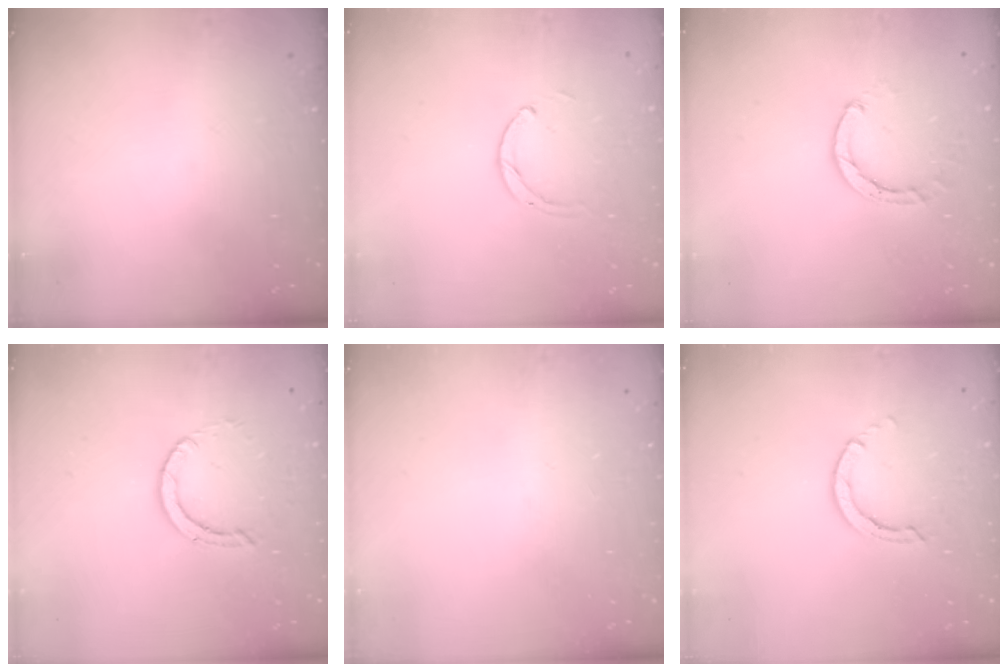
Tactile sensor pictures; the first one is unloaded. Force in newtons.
{"total": 2.3, "press": 2.3, "slide": 0.3}
{"total": 3.0, "press": 3.0, "slide": 0.4}
{"total": 2.9, "press": 2.9, "slide": 0.2}
{"total": 0.0}
{"total": 2.8, "press": 2.8, "slide": 0.2}